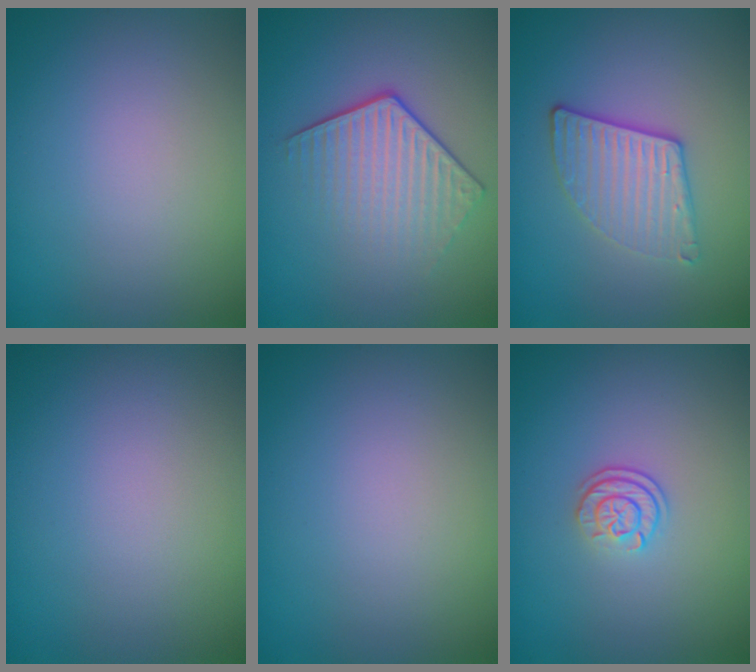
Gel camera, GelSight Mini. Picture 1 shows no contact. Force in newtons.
{"total": 4.2, "press": 2.9, "slide": 3.1}
{"total": 3.4, "press": 3.0, "slide": 1.5}
{"total": 0.0}
{"total": 0.0}
{"total": 2.3, "press": 1.7, "slide": 1.5}